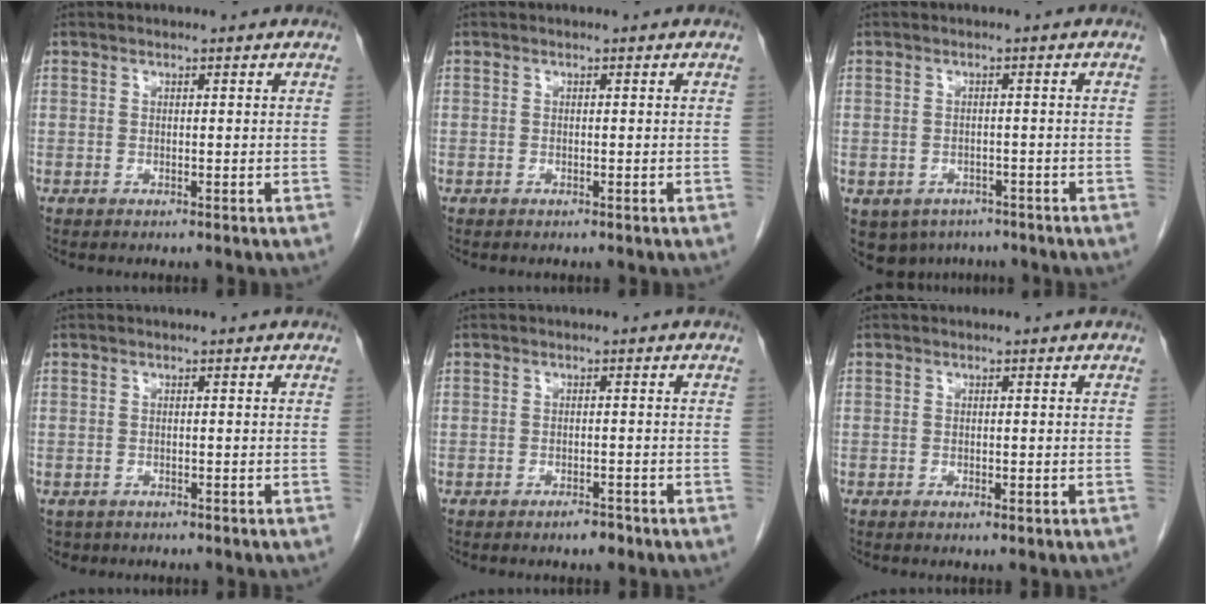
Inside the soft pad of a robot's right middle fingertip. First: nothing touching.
{"total": 0.0}
{"total": 8.4, "force": [-5.1, 6.2, 2.4], "torque": [-0.059, -0.003, -0.062]}
{"total": 2.0, "force": [-1.4, 1.5, 0.3], "torque": [-0.011, 0.001, -0.019]}
{"total": 1.8, "force": [-1.4, 0.5, 1.0], "torque": [-0.015, 0.001, -0.019]}
{"total": 1.0, "force": [-0.4, 0.4, 0.8], "torque": [-0.013, 0.000, -0.004]}